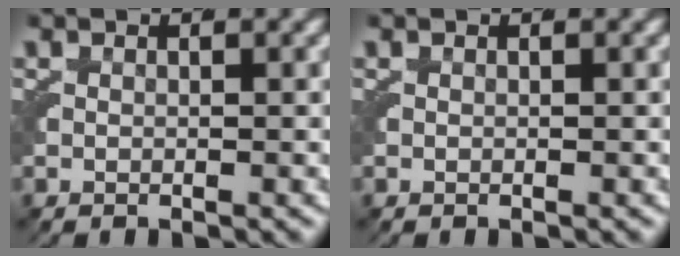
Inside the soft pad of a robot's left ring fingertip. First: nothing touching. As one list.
[{"total": 0.0}]